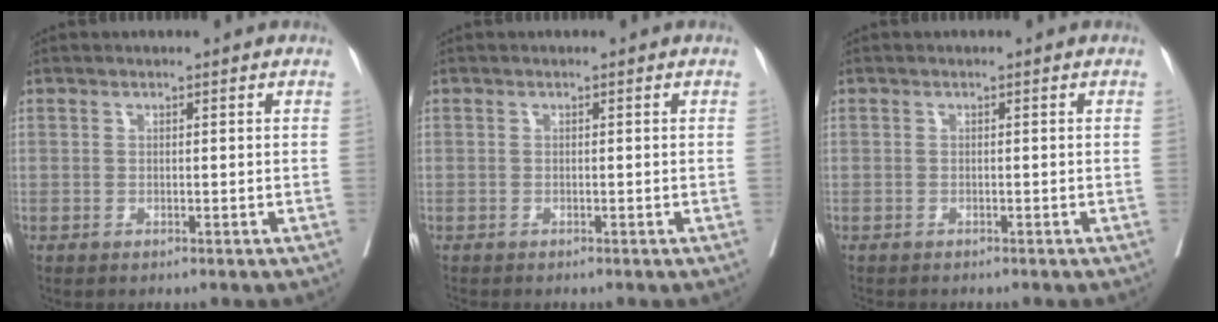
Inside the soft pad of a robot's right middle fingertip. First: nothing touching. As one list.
[{"total": 0.8, "force": [-0.7, -0.1, 0.2], "torque": [-0.012, -0.004, -0.016]}, {"total": 2.2, "force": [-2.0, 0.4, 0.8], "torque": [-0.022, -0.007, -0.028]}]